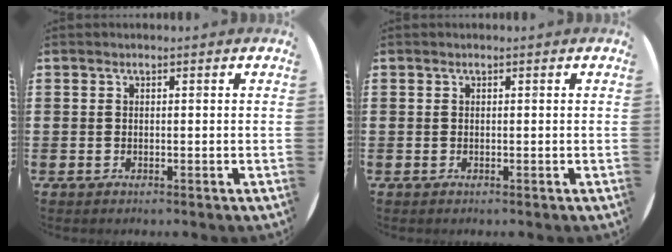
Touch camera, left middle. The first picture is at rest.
{"total": 0.0}